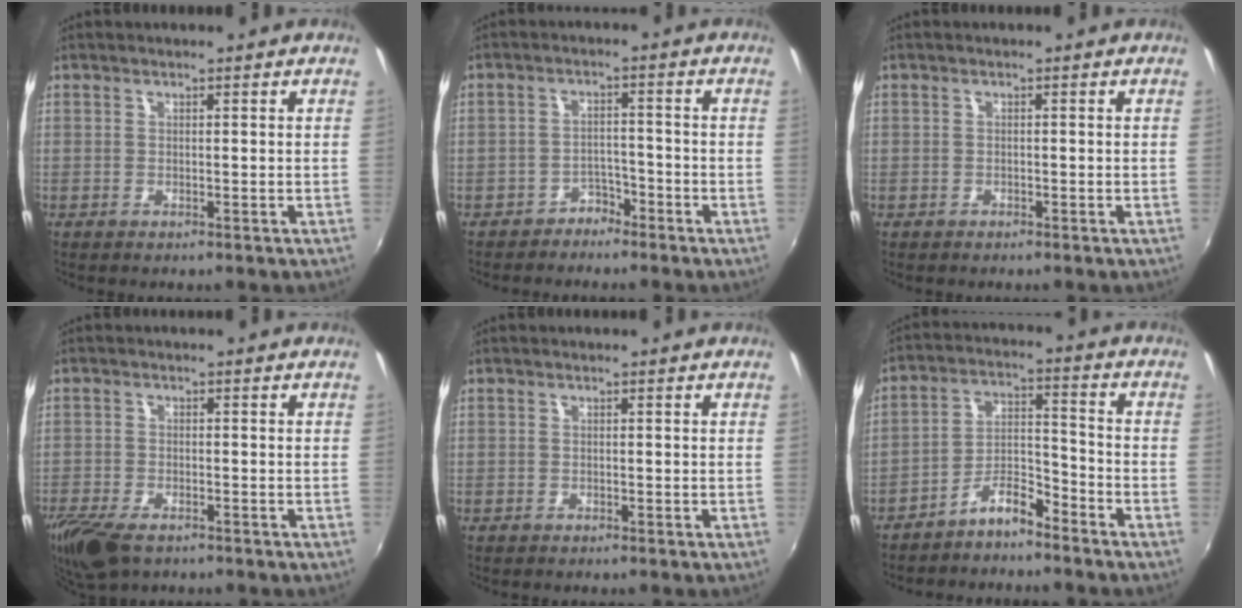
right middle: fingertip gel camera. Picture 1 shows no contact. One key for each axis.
{"total": 3.6, "fx": -2.9, "fy": 2.0, "fz": 0.1, "tx": -0.007, "ty": 0.016, "tz": -0.047}
{"total": 1.1, "fx": -0.8, "fy": 0.7, "fz": 0.0, "tx": -0.004, "ty": 0.004, "tz": -0.012}
{"total": 8.9, "fx": -6.3, "fy": 3.8, "fz": 5.0, "tx": -0.127, "ty": -0.030, "tz": -0.118}
{"total": 0.7, "fx": -0.5, "fy": 0.4, "fz": 0.0, "tx": -0.001, "ty": 0.002, "tz": -0.008}
{"total": 6.0, "fx": -5.1, "fy": 1.8, "fz": 2.6, "tx": -0.054, "ty": 0.030, "tz": -0.092}